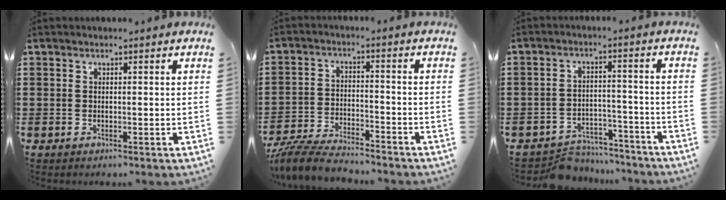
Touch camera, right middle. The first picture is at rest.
{"total": 6.6, "force": [-6.3, 0.7, 1.9], "torque": [-0.046, 0.003, -0.123]}
{"total": 5.4, "force": [-5.3, 1.0, 0.3], "torque": [-0.004, 0.014, -0.108]}